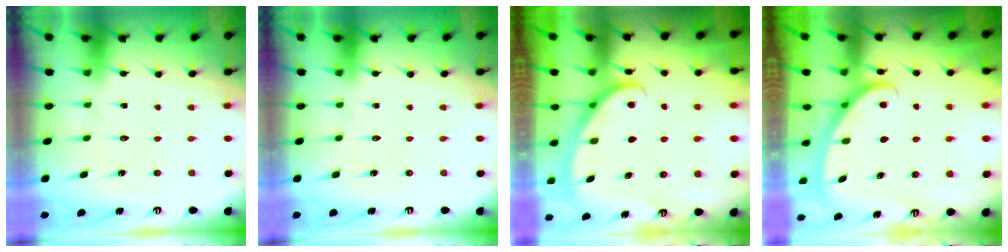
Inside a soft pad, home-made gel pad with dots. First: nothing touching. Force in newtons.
{"total": 0.0}
{"total": 3.0, "press": 3.0, "slide": 0.4}
{"total": 2.8, "press": 2.8, "slide": 0.4}